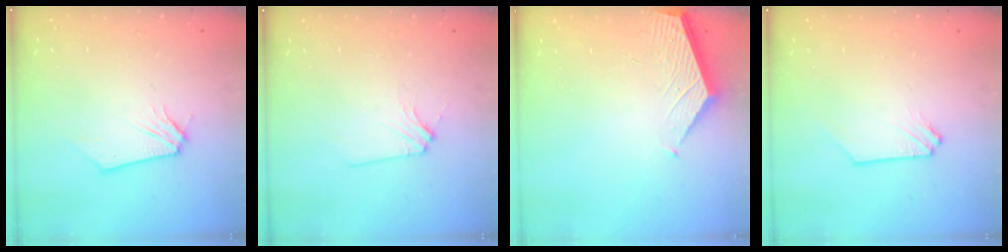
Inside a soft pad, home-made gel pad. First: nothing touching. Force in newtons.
{"total": 2.8, "press": 2.8, "slide": 0.6}
{"total": 2.2, "press": 2.2, "slide": 0.2}
{"total": 0.0}